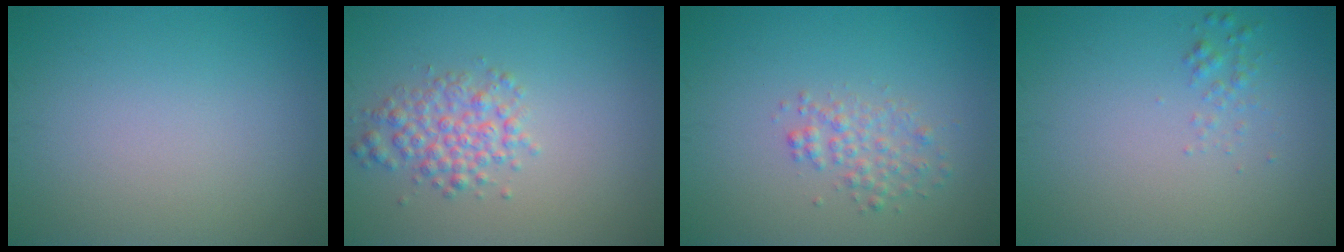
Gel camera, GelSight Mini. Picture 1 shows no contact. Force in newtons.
{"total": 3.0, "press": 3.0, "slide": 0.1}
{"total": 2.0, "press": 2.0, "slide": 0.1}
{"total": 1.0, "press": 1.0, "slide": 0.0}